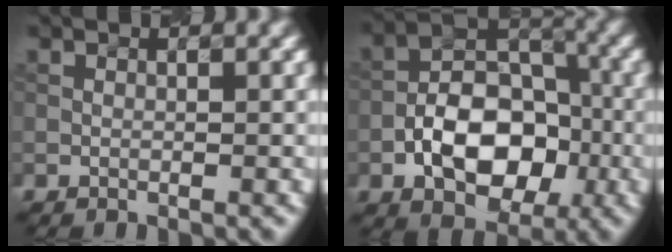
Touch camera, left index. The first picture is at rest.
{"total": 8.4, "force": [-2.7, 5.4, 5.8], "torque": [-0.091, 0.008, -0.048]}